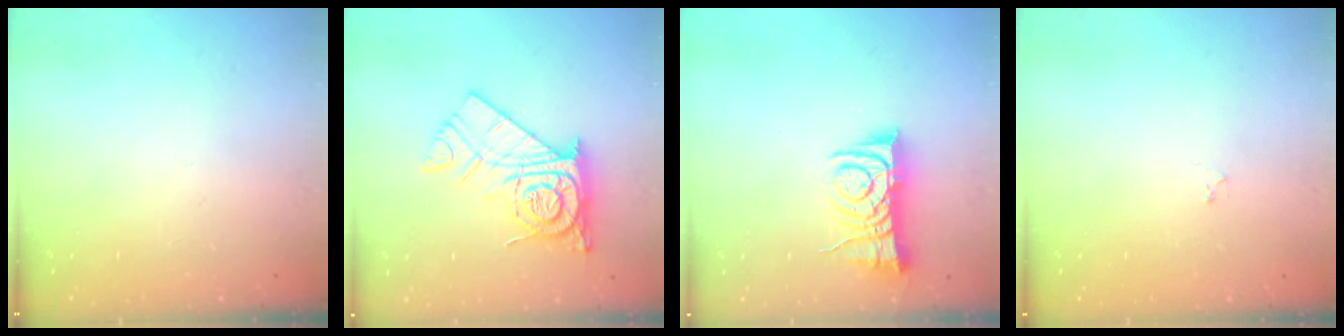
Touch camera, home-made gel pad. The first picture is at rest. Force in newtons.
{"total": 15.0, "press": 14.9, "slide": 1.1}
{"total": 8.0, "press": 8.0, "slide": 0.7}
{"total": 2.2, "press": 2.1, "slide": 0.3}